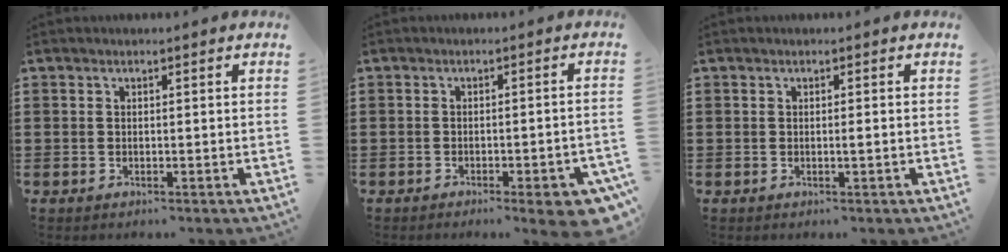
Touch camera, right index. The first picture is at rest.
{"total": 4.2, "force": [-2.6, 0.5, 3.2], "torque": [-0.049, -0.009, -0.041]}
{"total": 0.7, "force": [-0.1, 0.0, 0.7], "torque": [-0.013, -0.003, -0.002]}